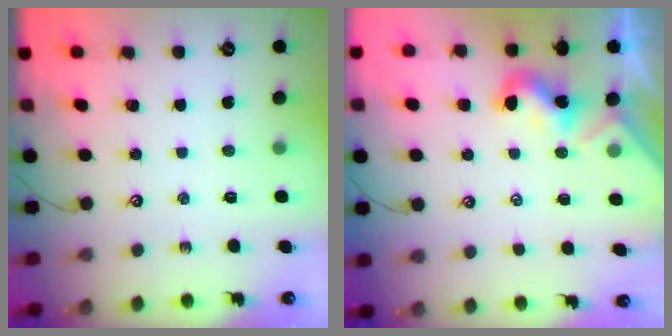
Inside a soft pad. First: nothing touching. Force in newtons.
{"total": 1.8, "press": 1.8, "slide": 0.4}